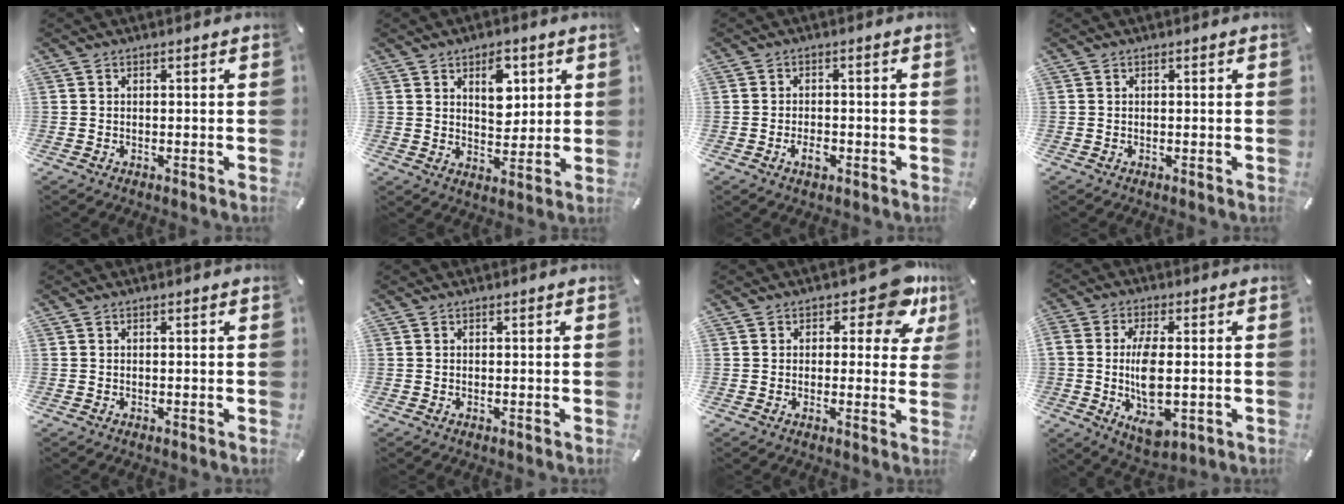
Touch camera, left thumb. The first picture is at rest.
{"total": 7.7, "force": [3.4, 5.1, 4.6], "torque": [-0.046, -0.012, 0.053]}
{"total": 3.2, "force": [-1.4, 2.0, 2.1], "torque": [-0.043, 0.004, -0.026]}
{"total": 0.0}
{"total": 0.0}
{"total": 0.0}
{"total": 10.2, "force": [5.8, 4.9, 6.9], "torque": [-0.078, -0.033, 0.098]}
{"total": 11.5, "force": [-0.8, 5.7, 9.9], "torque": [-0.175, -0.012, -0.009]}